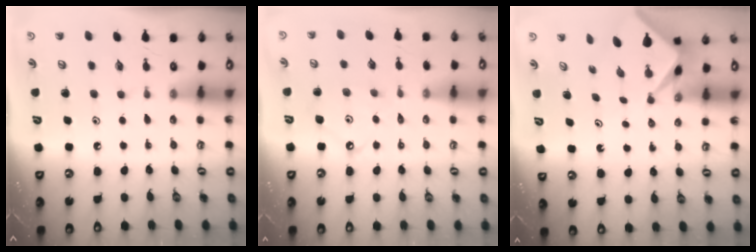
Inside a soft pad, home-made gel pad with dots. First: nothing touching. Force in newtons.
{"total": 5.9, "press": 5.8, "slide": 0.7}
{"total": 2.1, "press": 2.1, "slide": 0.2}